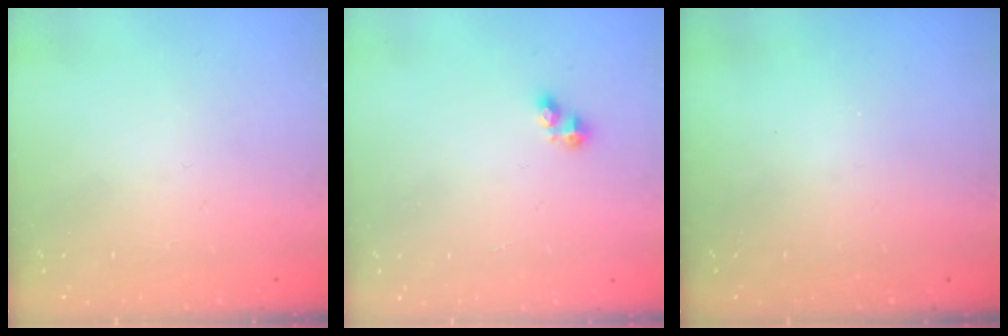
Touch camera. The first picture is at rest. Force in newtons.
{"total": 2.9, "press": 2.9, "slide": 0.3}
{"total": 0.0}